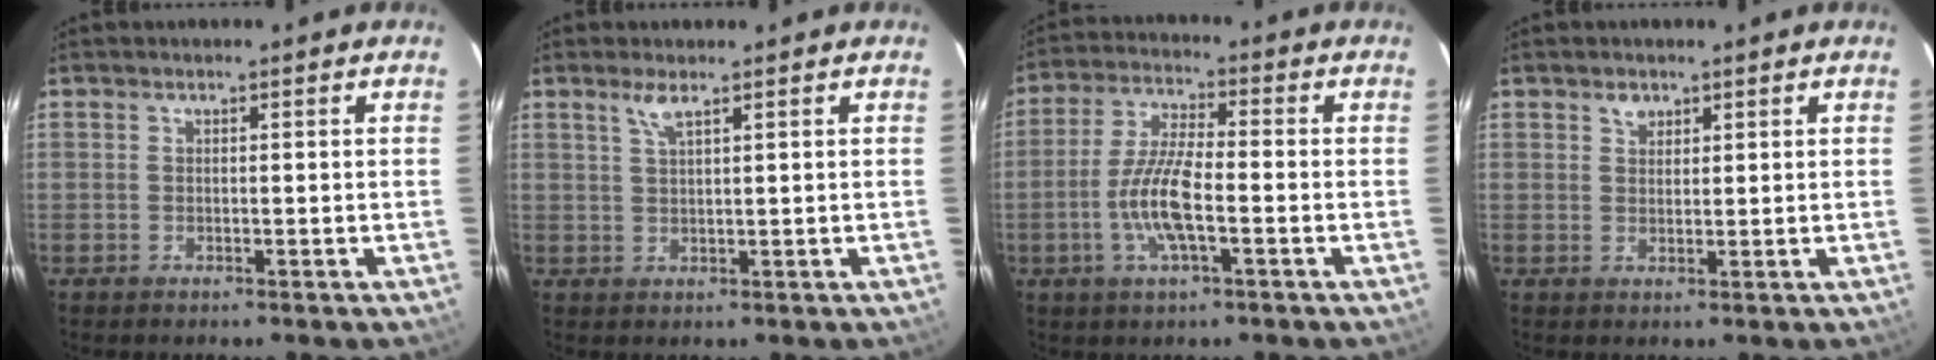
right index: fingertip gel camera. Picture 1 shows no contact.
{"total": 2.3, "force": [1.6, 0.1, 1.7], "torque": [-0.035, 0.002, 0.033]}
{"total": 9.5, "force": [-2.9, 2.3, 8.7], "torque": [-0.180, 0.000, -0.058]}
{"total": 1.9, "force": [1.2, 1.3, 0.5], "torque": [-0.006, 0.005, 0.021]}